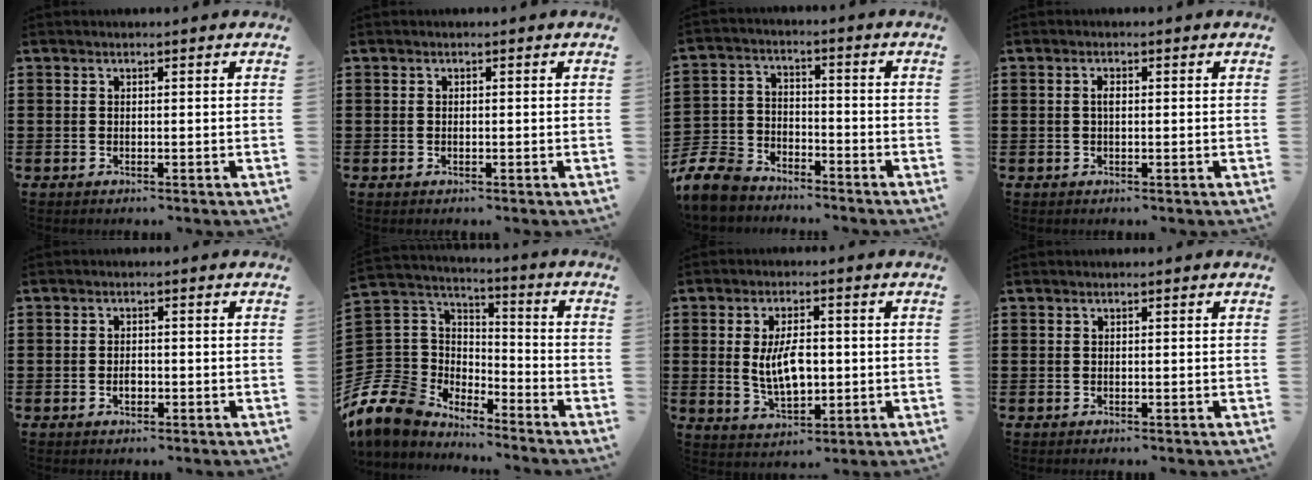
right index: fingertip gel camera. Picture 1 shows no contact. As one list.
[{"total": 0.0}, {"total": 8.2, "force": [-7.5, 2.4, 2.1], "torque": [-0.072, 0.012, -0.156]}, {"total": 1.2, "force": [0.0, 0.4, 1.2], "torque": [-0.023, 0.002, -0.001]}, {"total": 1.6, "force": [-0.7, 0.6, 1.3], "torque": [-0.026, -0.002, -0.012]}, {"total": 9.4, "force": [-6.2, 6.9, 1.8], "torque": [-0.096, -0.006, -0.124]}, {"total": 7.3, "force": [0.1, 3.4, 6.4], "torque": [-0.119, -0.004, -0.004]}, {"total": 0.0}]